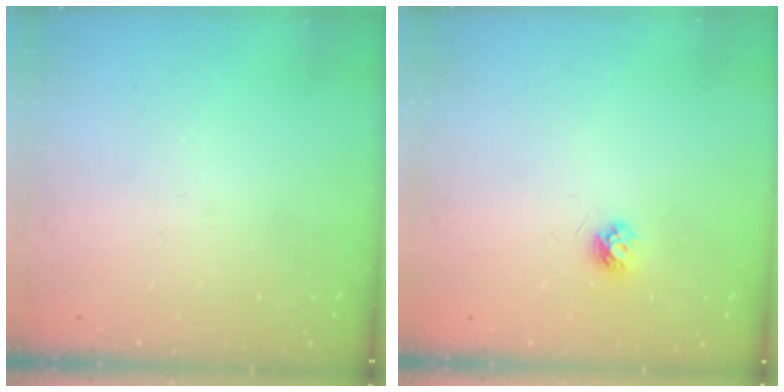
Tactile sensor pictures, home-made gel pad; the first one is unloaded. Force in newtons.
{"total": 4.5, "press": 4.5, "slide": 0.6}